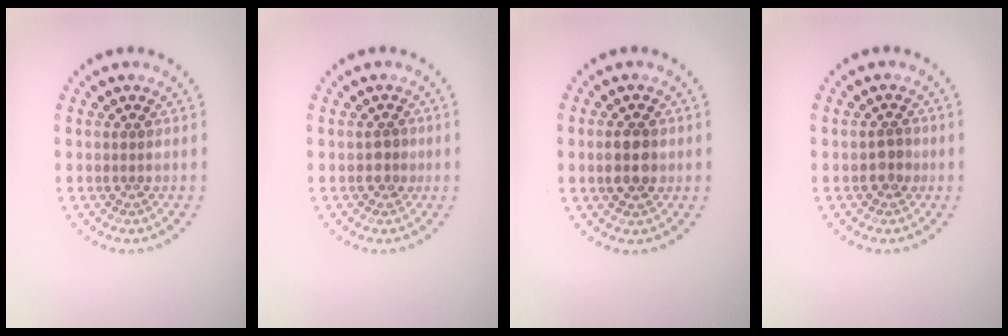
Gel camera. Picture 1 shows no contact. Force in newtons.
{"total": 1.3, "press": 1.2, "slide": 0.5}
{"total": 3.3, "press": 3.3, "slide": 0.1}
{"total": 1.4, "press": 1.3, "slide": 0.3}